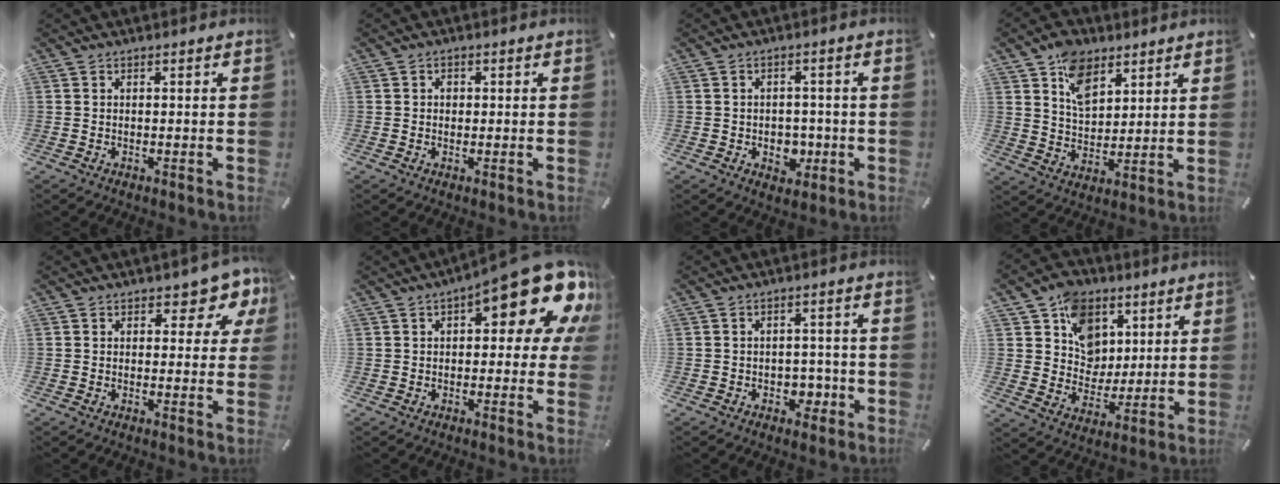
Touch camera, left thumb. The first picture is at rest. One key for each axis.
{"total": 1.3, "fx": 0.1, "fy": 1.2, "fz": 0.5, "tx": -0.004, "ty": 0.003, "tz": -0.003}
{"total": 5.2, "fx": -1.1, "fy": 4.3, "fz": 2.7, "tx": -0.023, "ty": -0.001, "tz": -0.020}
{"total": 9.7, "fx": 5.7, "fy": 6.4, "fz": 4.5, "tx": -0.086, "ty": -0.012, "tz": 0.107}
{"total": 6.3, "fx": 3.4, "fy": 3.7, "fz": 3.7, "tx": -0.028, "ty": -0.025, "tz": 0.050}
{"total": 19.1, "fx": 9.1, "fy": 7.9, "fz": 14.9, "tx": -0.187, "ty": -0.061, "tz": 0.150}
{"total": 4.5, "fx": -1.2, "fy": 3.7, "fz": 2.3, "tx": -0.024, "ty": 0.000, "tz": -0.022}
{"total": 11.4, "fx": 4.7, "fy": 9.8, "fz": 3.5, "tx": -0.070, "ty": -0.019, "tz": 0.092}